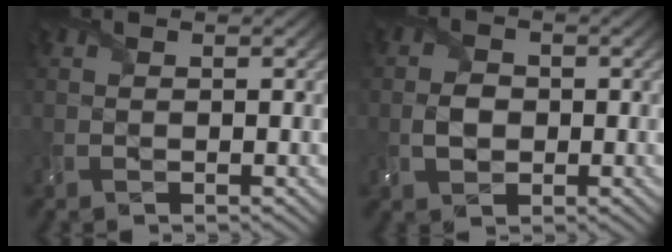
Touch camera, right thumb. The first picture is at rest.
{"total": 2.8, "force": [-0.4, 2.2, 1.6], "torque": [-0.038, -0.003, -0.011]}